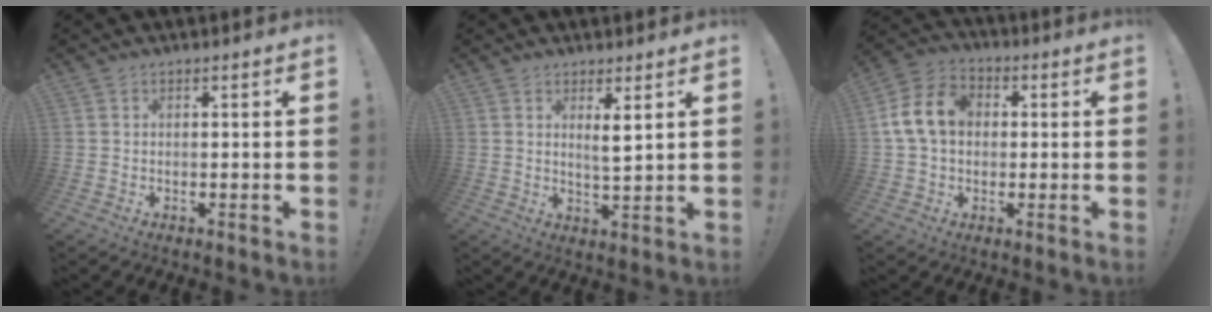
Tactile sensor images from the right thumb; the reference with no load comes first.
{"total": 3.9, "force": [2.2, 0.4, 3.2], "torque": [-0.041, -0.020, 0.030]}
{"total": 12.8, "force": [1.5, 9.8, 8.2], "torque": [-0.151, 0.017, 0.030]}